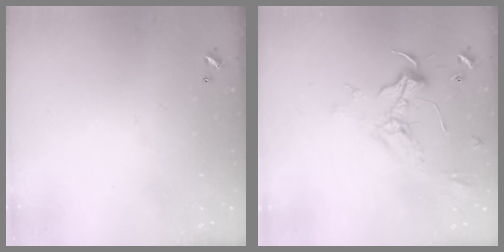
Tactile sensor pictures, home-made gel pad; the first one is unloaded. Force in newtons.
{"total": 2.4, "press": 2.3, "slide": 0.8}